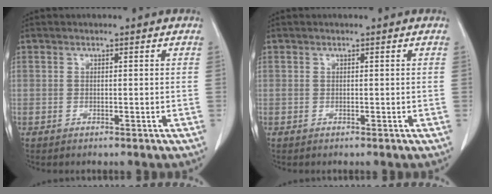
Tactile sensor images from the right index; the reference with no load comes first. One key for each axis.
{"total": 0.0}